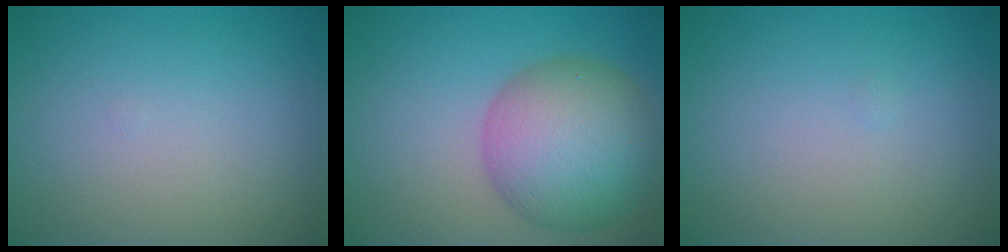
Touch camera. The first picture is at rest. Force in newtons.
{"total": 9.3, "press": 9.3, "slide": 0.4}
{"total": 0.0}